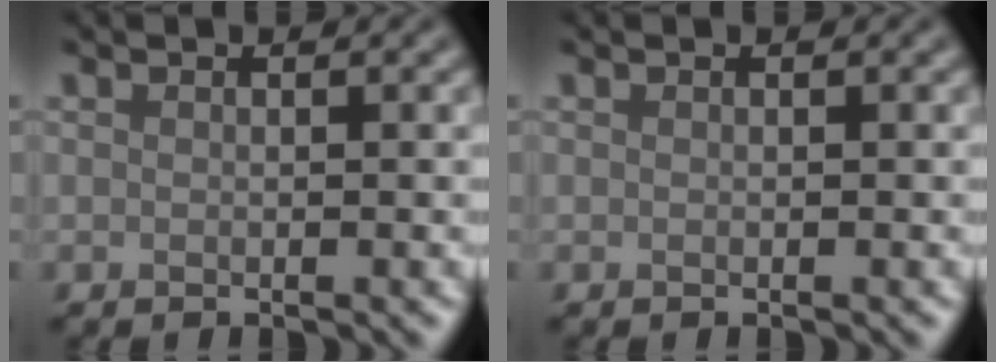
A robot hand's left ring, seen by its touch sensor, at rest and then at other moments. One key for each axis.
{"total": 0.0}